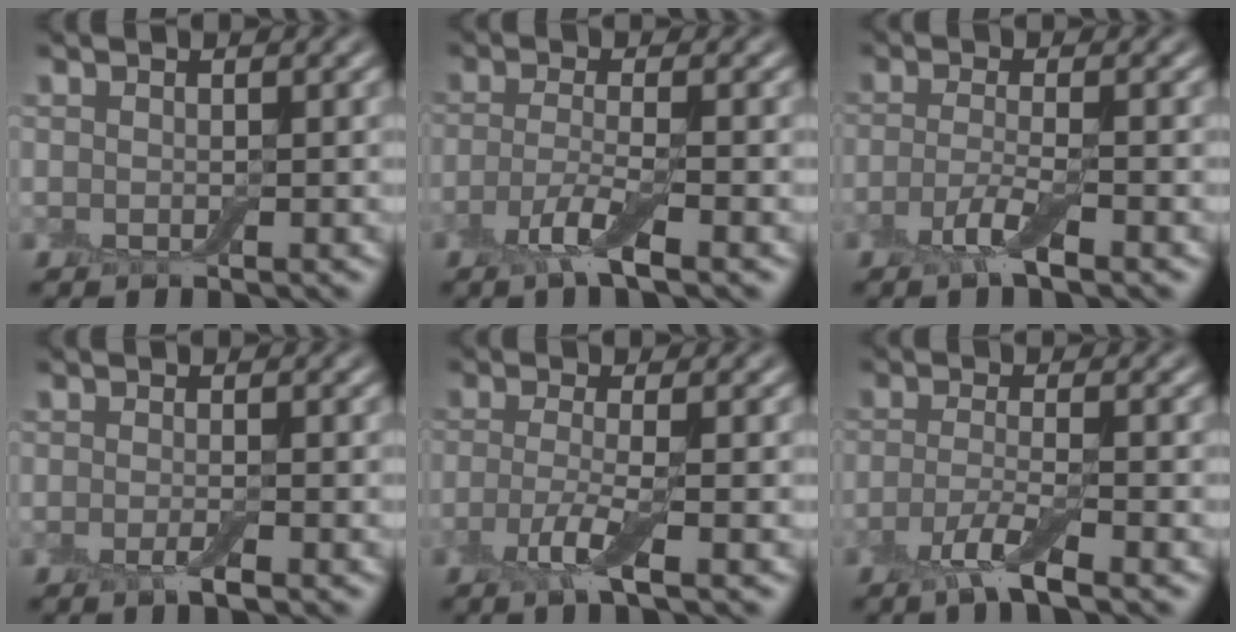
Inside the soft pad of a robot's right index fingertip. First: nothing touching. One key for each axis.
{"total": 3.3, "fx": -1.7, "fy": 0.6, "fz": 2.8, "tx": -0.059, "ty": -0.006, "tz": -0.040}
{"total": 2.9, "fx": -1.5, "fy": 0.5, "fz": 2.4, "tx": -0.051, "ty": -0.003, "tz": -0.037}
{"total": 1.5, "fx": -0.7, "fy": 0.2, "fz": 1.3, "tx": -0.023, "ty": -0.004, "tz": -0.016}
{"total": 3.1, "fx": -1.2, "fy": 0.6, "fz": 2.8, "tx": -0.062, "ty": -0.007, "tz": -0.031}
{"total": 3.4, "fx": -1.9, "fy": 0.6, "fz": 2.7, "tx": -0.056, "ty": -0.006, "tz": -0.045}